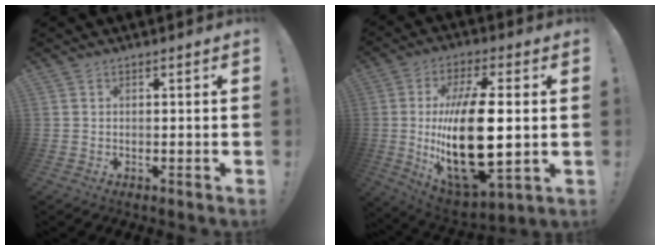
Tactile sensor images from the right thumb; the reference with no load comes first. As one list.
[{"total": 24.8, "force": [0.0, 10.3, 22.6], "torque": [-0.442, -0.022, 0.001]}]